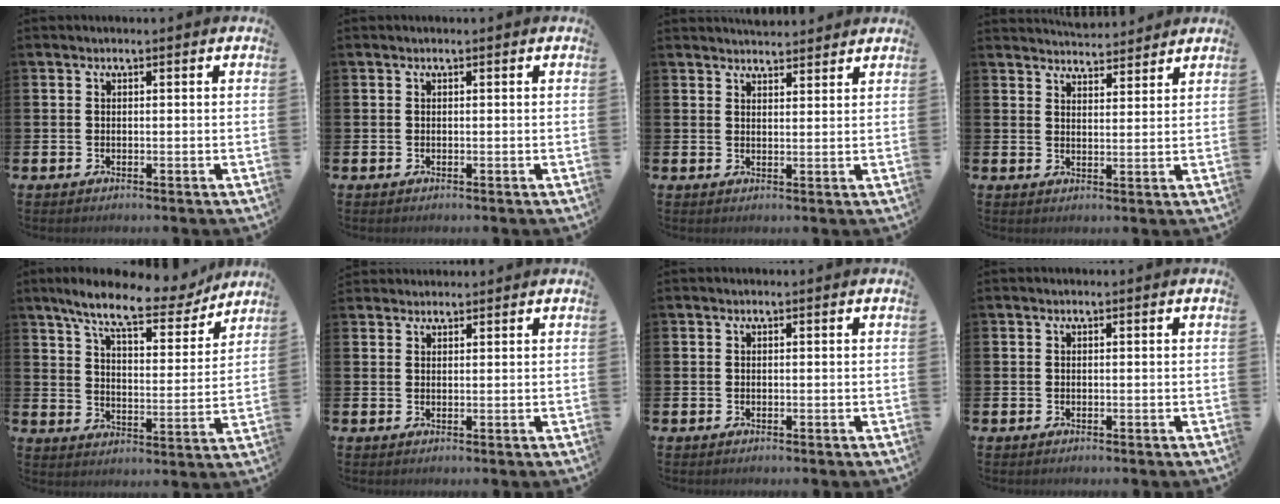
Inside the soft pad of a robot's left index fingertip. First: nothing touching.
{"total": 0.0}
{"total": 3.2, "force": [3.2, 0.3, -0.2], "torque": [0.001, -0.017, 0.059]}
{"total": 4.6, "force": [4.6, 0.4, -0.1], "torque": [-0.003, -0.026, 0.085]}
{"total": 9.6, "force": [8.2, 2.2, 4.6], "torque": [-0.104, -0.045, 0.138]}
{"total": 1.8, "force": [1.8, 0.4, -0.1], "torque": [0.012, -0.007, 0.031]}
{"total": 0.0}
{"total": 0.0}